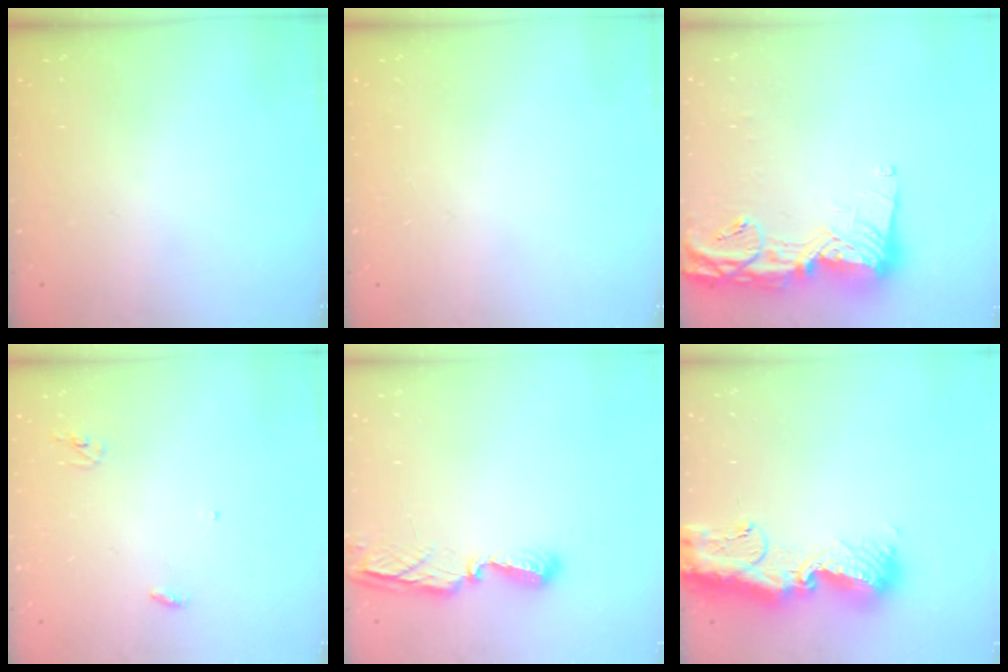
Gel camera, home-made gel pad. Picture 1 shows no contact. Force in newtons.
{"total": 0.0}
{"total": 16.7, "press": 16.6, "slide": 1.5}
{"total": 3.0, "press": 2.9, "slide": 0.2}
{"total": 8.0, "press": 7.9, "slide": 1.0}
{"total": 15.0, "press": 14.9, "slide": 1.7}